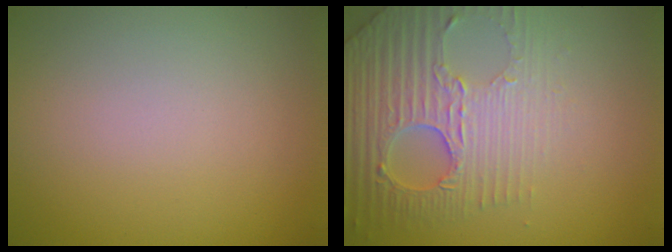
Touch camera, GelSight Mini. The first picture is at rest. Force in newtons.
{"total": 4.8, "press": 4.5, "slide": 1.7}